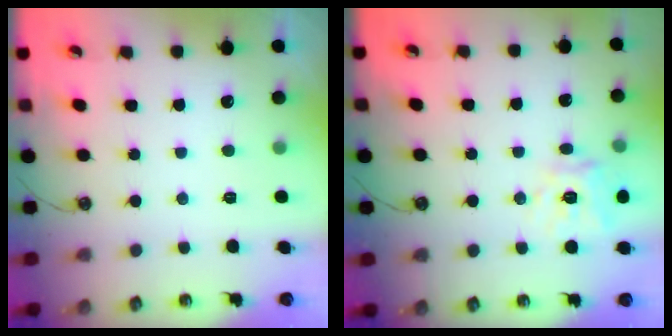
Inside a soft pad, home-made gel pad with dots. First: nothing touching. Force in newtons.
{"total": 13.4, "press": 13.3, "slide": 1.7}